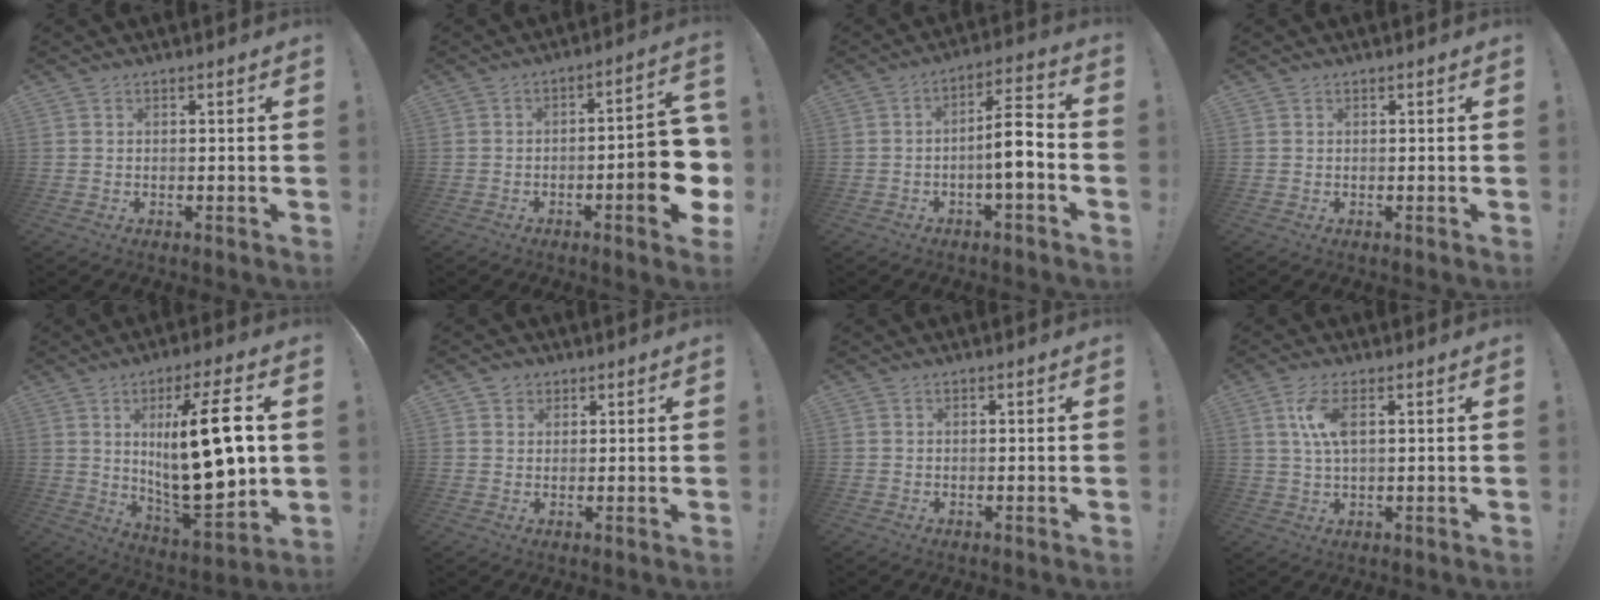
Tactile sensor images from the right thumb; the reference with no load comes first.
{"total": 13.4, "force": [-3.4, 3.6, 12.5], "torque": [-0.160, 0.010, -0.050]}
{"total": 9.9, "force": [-2.5, 2.8, 9.2], "torque": [-0.141, 0.014, -0.043]}
{"total": 0.0}
{"total": 23.0, "force": [4.3, 7.2, 21.5], "torque": [-0.350, -0.030, 0.064]}
{"total": 3.2, "force": [1.8, 2.7, 0.4], "torque": [0.000, -0.007, 0.032]}
{"total": 0.0}
{"total": 7.6, "force": [1.9, 3.1, 6.7], "torque": [-0.135, -0.002, 0.031]}